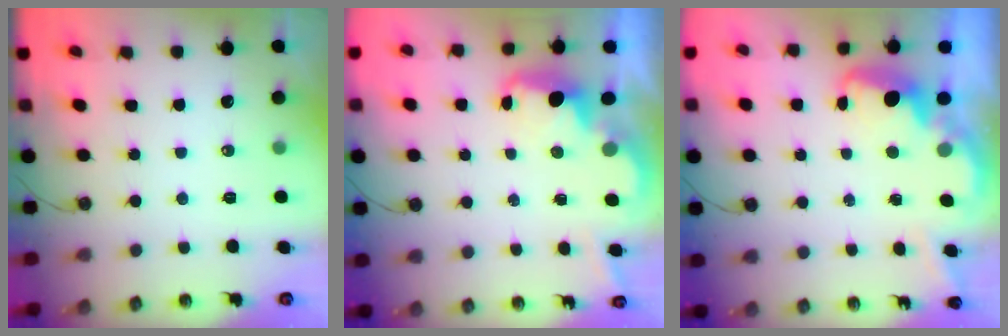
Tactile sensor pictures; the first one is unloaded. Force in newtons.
{"total": 2.6, "press": 2.6, "slide": 0.4}
{"total": 3.8, "press": 3.7, "slide": 0.6}